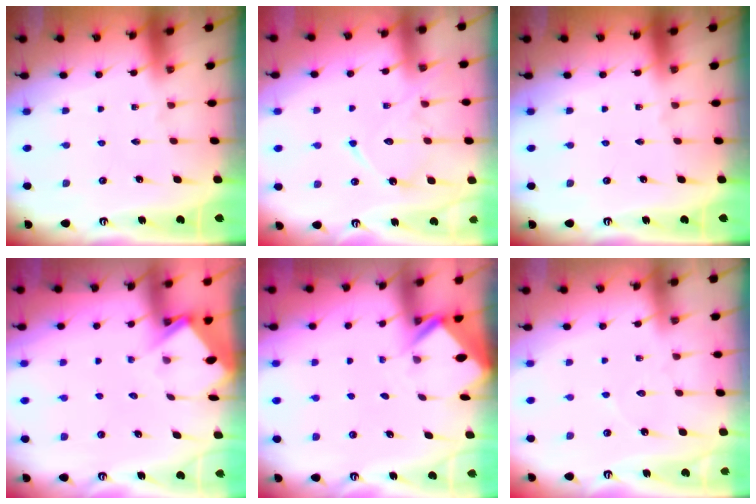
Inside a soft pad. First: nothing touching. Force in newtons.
{"total": 12.8, "press": 12.8, "slide": 1.2}
{"total": 0.0}
{"total": 3.9, "press": 3.9, "slide": 0.4}
{"total": 2.4, "press": 2.4, "slide": 0.1}
{"total": 2.9, "press": 2.9, "slide": 0.2}